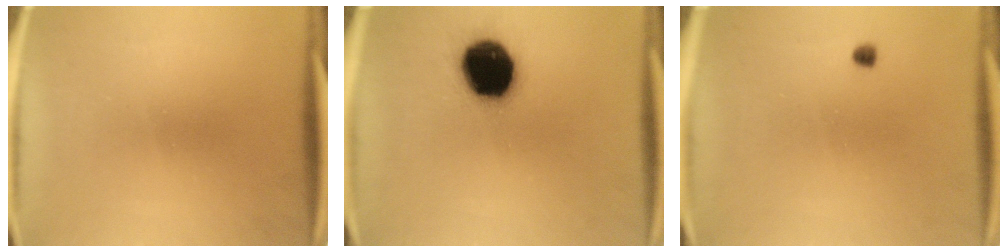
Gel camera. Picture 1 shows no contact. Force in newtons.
{"total": 19.2}
{"total": 1.0}